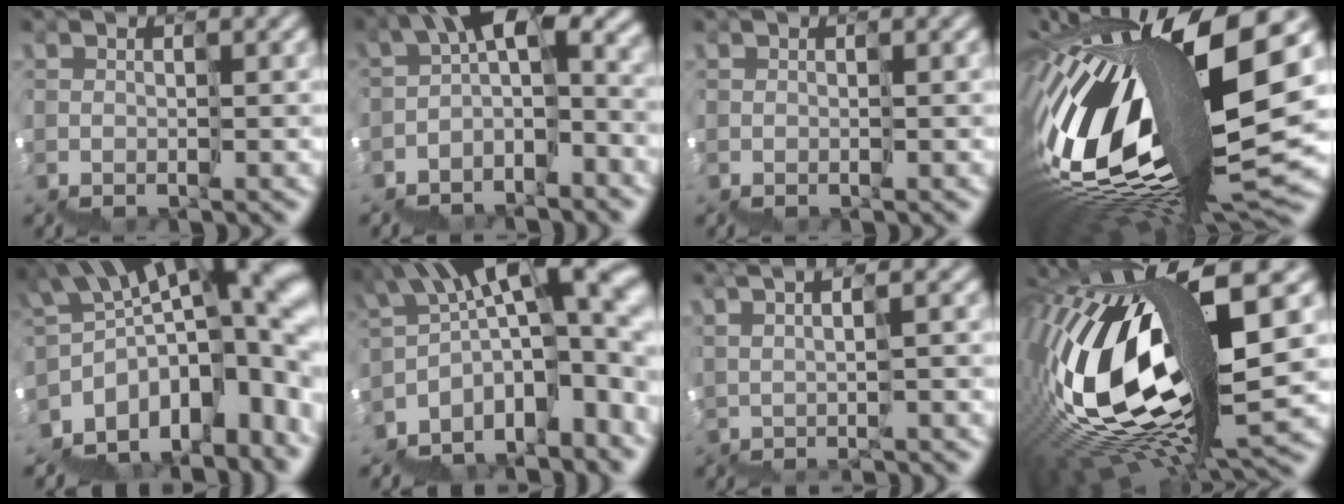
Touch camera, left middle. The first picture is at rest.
{"total": 5.4, "force": [-0.9, 2.6, 4.7], "torque": [-0.077, 0.025, -0.026]}
{"total": 0.0}
{"total": 15.4, "force": [3.0, 5.1, 14.2], "torque": [-0.277, 0.007, 0.056]}
{"total": 12.5, "force": [-2.4, 6.7, 10.3], "torque": [-0.150, 0.021, -0.034]}
{"total": 12.7, "force": [-1.8, 5.5, 11.3], "torque": [-0.162, 0.023, -0.022]}
{"total": 3.3, "force": [2.6, 0.1, 1.9], "torque": [-0.014, 0.036, 0.060]}
{"total": 14.4, "force": [2.2, 5.0, 13.3], "torque": [-0.282, 0.008, 0.052]}